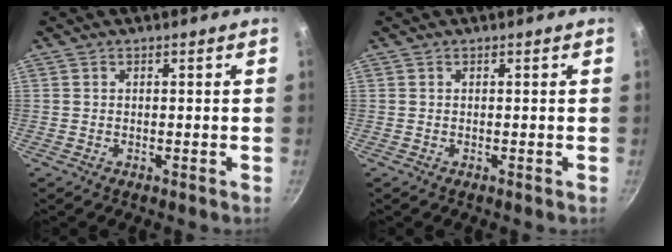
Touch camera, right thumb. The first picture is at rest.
{"total": 0.0}